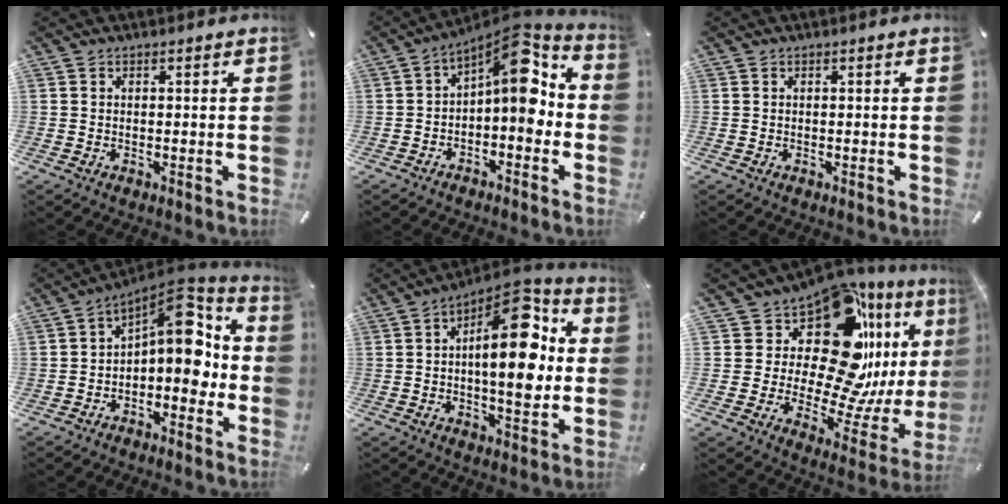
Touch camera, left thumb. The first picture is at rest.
{"total": 11.5, "force": [2.8, 5.5, 9.7], "torque": [-0.127, -0.040, 0.042]}
{"total": 0.0}
{"total": 11.1, "force": [2.9, 6.1, 8.8], "torque": [-0.101, -0.043, 0.044]}
{"total": 17.8, "force": [3.1, 7.9, 15.6], "torque": [-0.219, -0.019, 0.047]}
{"total": 21.9, "force": [10.6, 12.3, 14.8], "torque": [-0.225, -0.109, 0.179]}